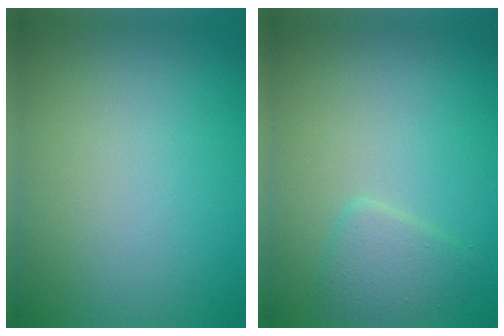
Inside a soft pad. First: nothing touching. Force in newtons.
{"total": 1.9, "press": 1.9, "slide": 0.1}